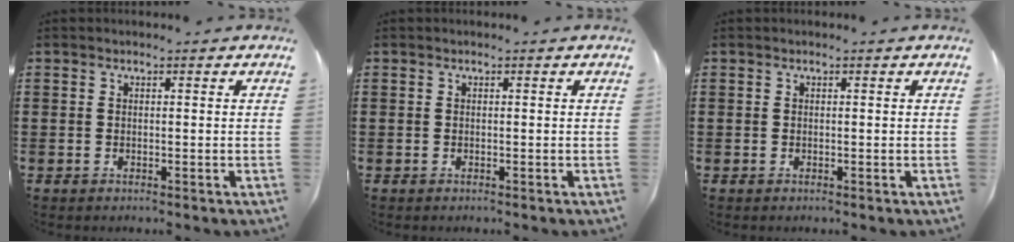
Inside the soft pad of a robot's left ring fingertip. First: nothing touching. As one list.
[{"total": 0.0}, {"total": 0.0}]